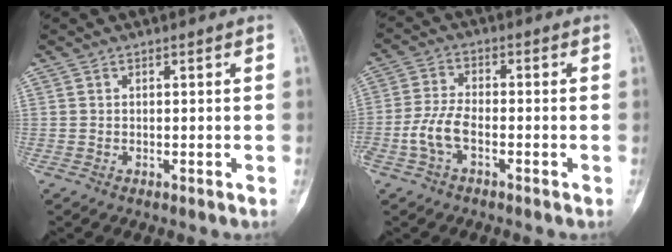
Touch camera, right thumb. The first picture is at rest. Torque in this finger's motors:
{"motor_torque": [0.34, 0.28, 1.12, -0.46, 0.13]}